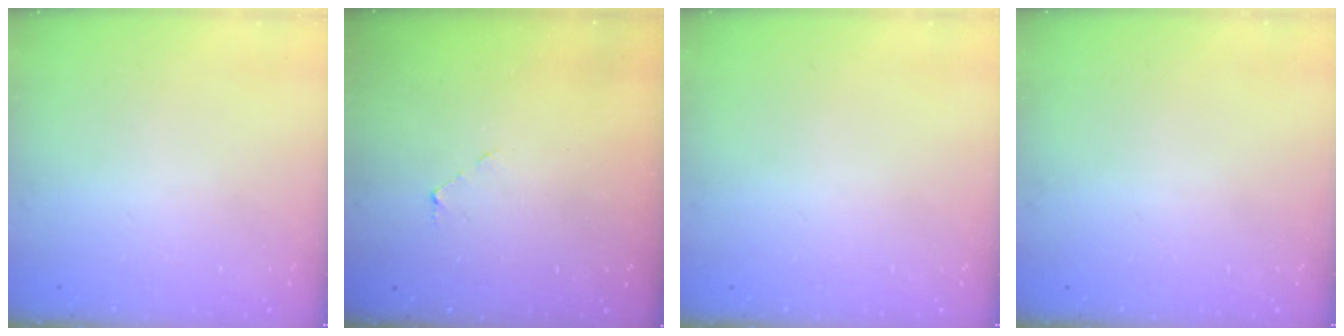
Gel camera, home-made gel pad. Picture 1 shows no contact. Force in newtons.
{"total": 2.8, "press": 2.8, "slide": 0.2}
{"total": 0.0}
{"total": 0.0}